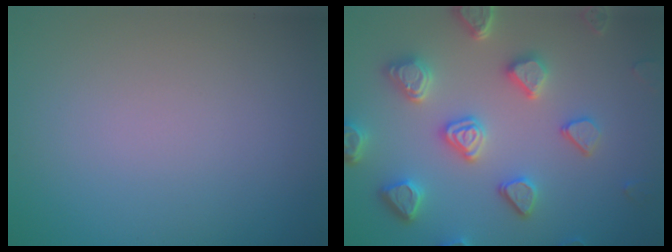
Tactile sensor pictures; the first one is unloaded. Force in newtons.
{"total": 5.5, "press": 4.9, "slide": 2.6}